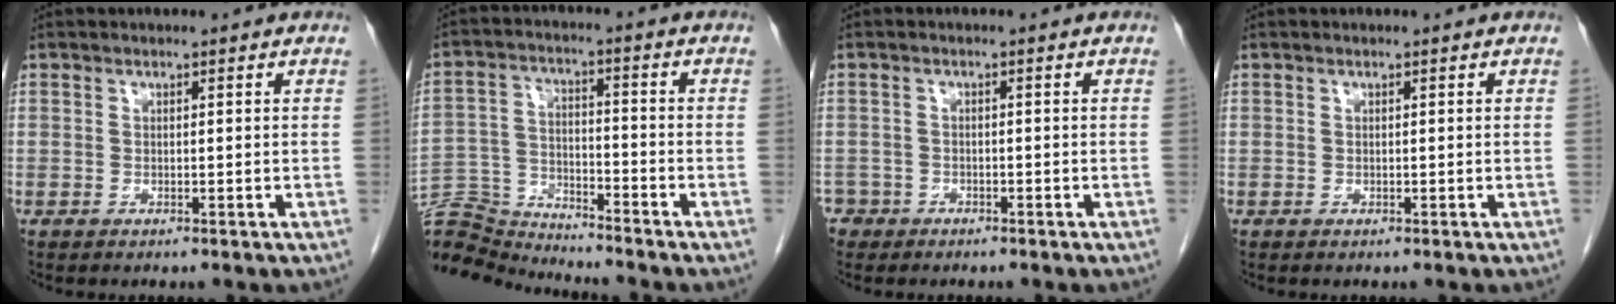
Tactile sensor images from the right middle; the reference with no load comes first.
{"total": 10.3, "force": [-10.2, -0.8, -0.5], "torque": [0.005, 0.018, -0.195]}
{"total": 2.5, "force": [-1.8, 1.7, -0.4], "torque": [0.002, 0.007, -0.034]}
{"total": 0.0}